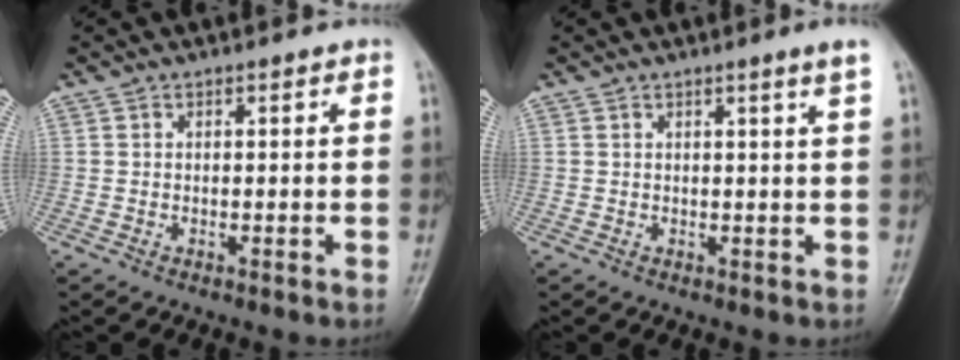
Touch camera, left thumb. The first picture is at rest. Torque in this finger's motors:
{"motor_torque": [0.91, 0.10, 0.11, -0.25, 0.10]}